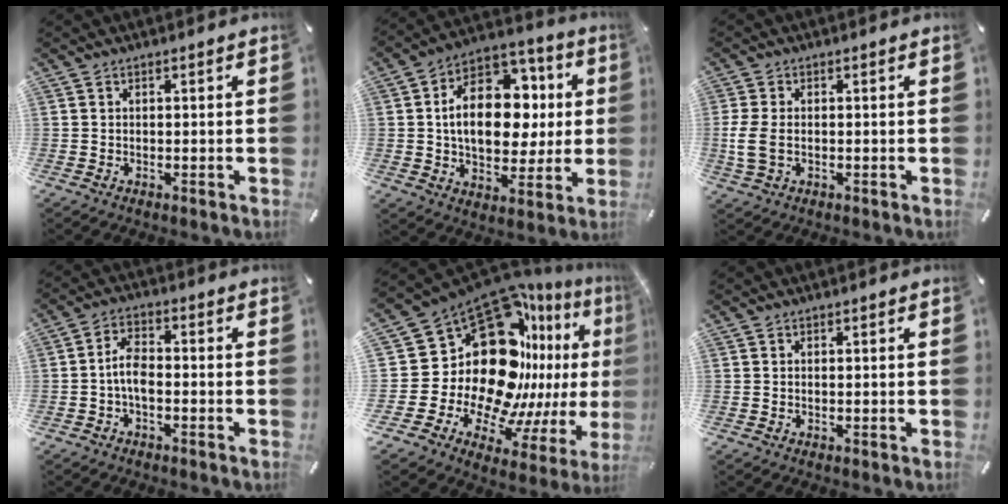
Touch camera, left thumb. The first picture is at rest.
{"total": 18.1, "force": [1.5, 12.7, 12.8], "torque": [-0.205, -0.002, 0.028]}
{"total": 5.5, "force": [-0.5, 3.3, 4.4], "torque": [-0.103, -0.001, -0.010]}
{"total": 5.6, "force": [-1.7, 2.8, 4.6], "torque": [-0.099, 0.008, -0.035]}
{"total": 31.0, "force": [8.8, 20.6, 21.5], "torque": [-0.350, -0.141, 0.201]}
{"total": 0.0}